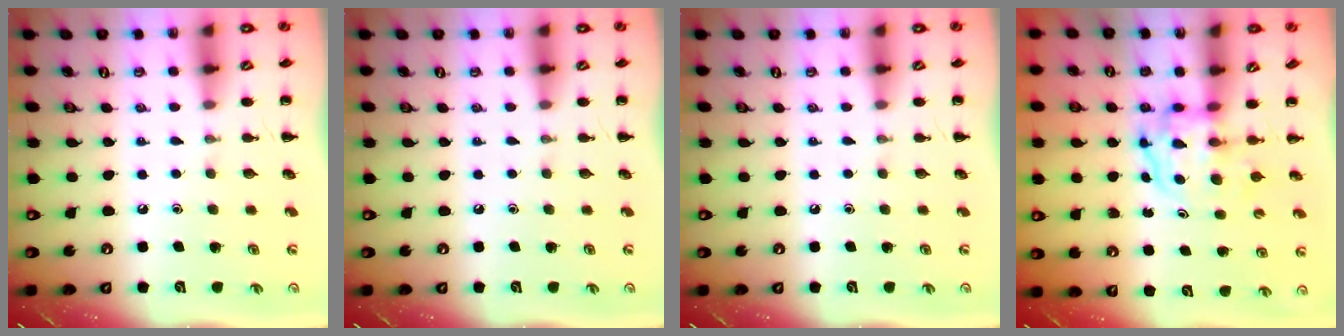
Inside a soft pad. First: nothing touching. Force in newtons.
{"total": 0.0}
{"total": 0.0}
{"total": 3.8, "press": 3.7, "slide": 0.6}